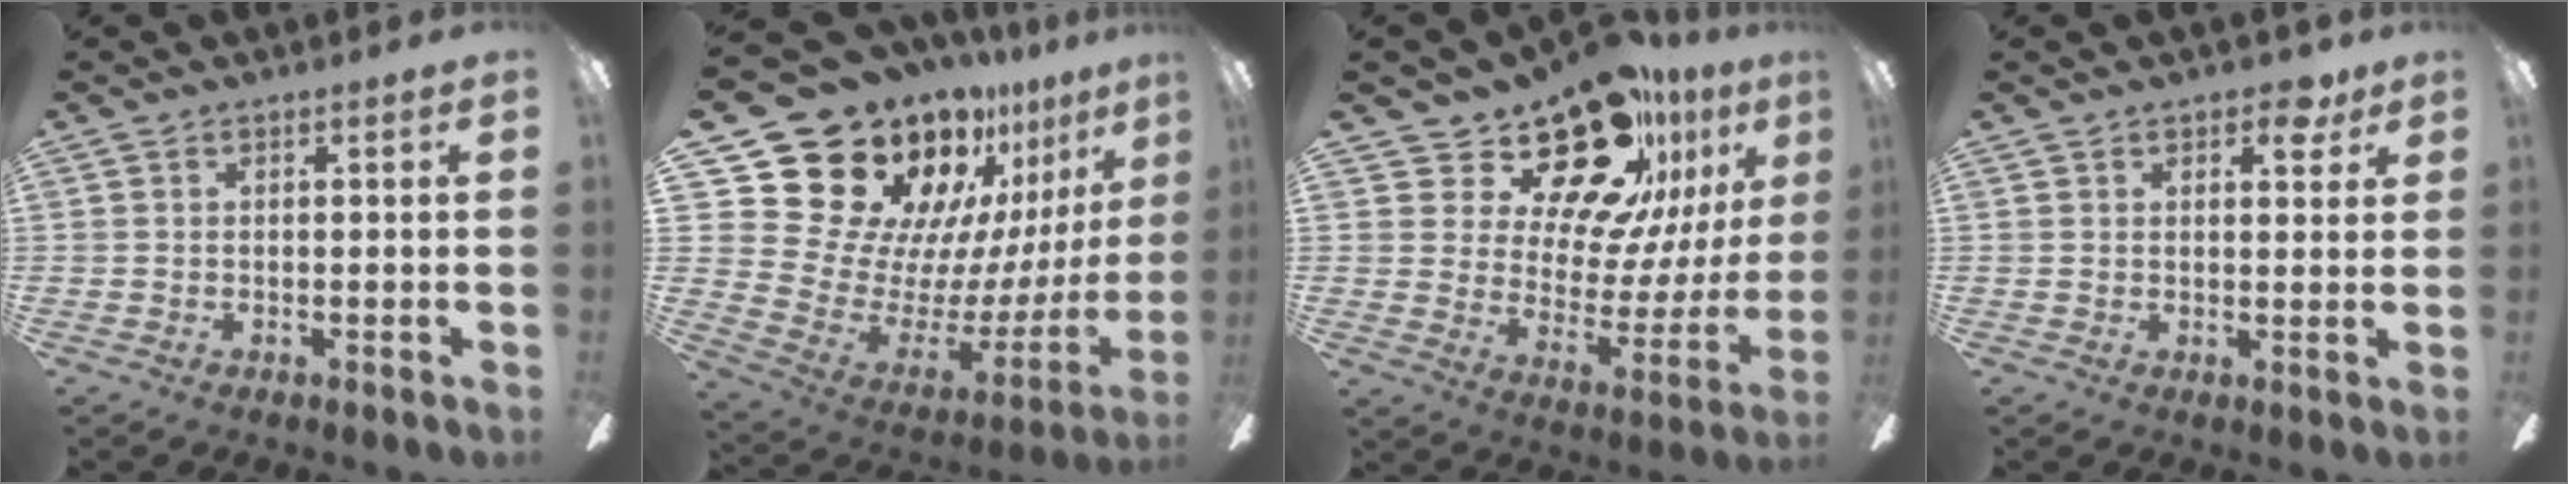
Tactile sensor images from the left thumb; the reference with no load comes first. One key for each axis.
{"total": 24.1, "fx": 19.0, "fy": 11.7, "fz": 9.0, "tx": -0.150, "ty": -0.165, "tz": 0.378}
{"total": 21.1, "fx": 16.7, "fy": 8.6, "fz": 9.8, "tx": -0.160, "ty": -0.117, "tz": 0.289}
{"total": 4.6, "fx": 2.9, "fy": 2.3, "fz": 2.8, "tx": -0.020, "ty": -0.010, "tz": 0.044}